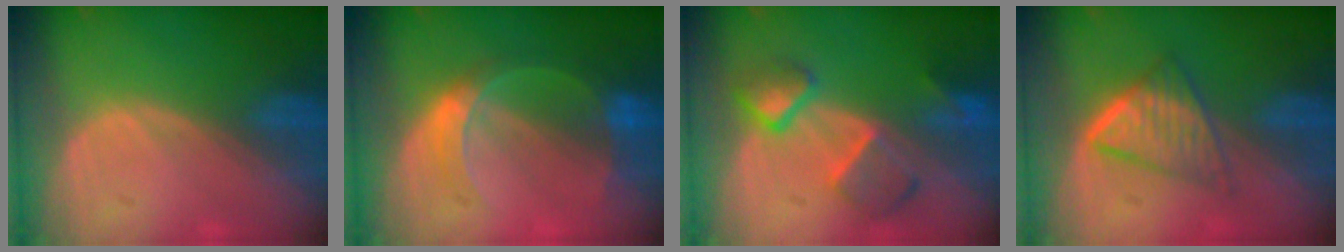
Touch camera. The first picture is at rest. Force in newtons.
{"total": 6.5, "press": 5.7, "slide": 3.1}
{"total": 7.3, "press": 6.6, "slide": 3.2}
{"total": 6.3, "press": 5.5, "slide": 3.1}